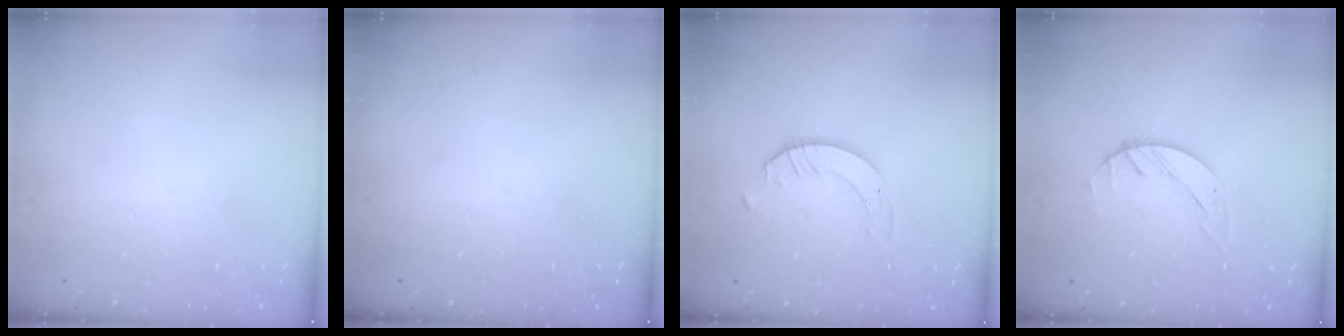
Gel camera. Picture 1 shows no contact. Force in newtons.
{"total": 0.0}
{"total": 2.7, "press": 2.7, "slide": 0.2}
{"total": 1.4, "press": 1.4, "slide": 0.2}